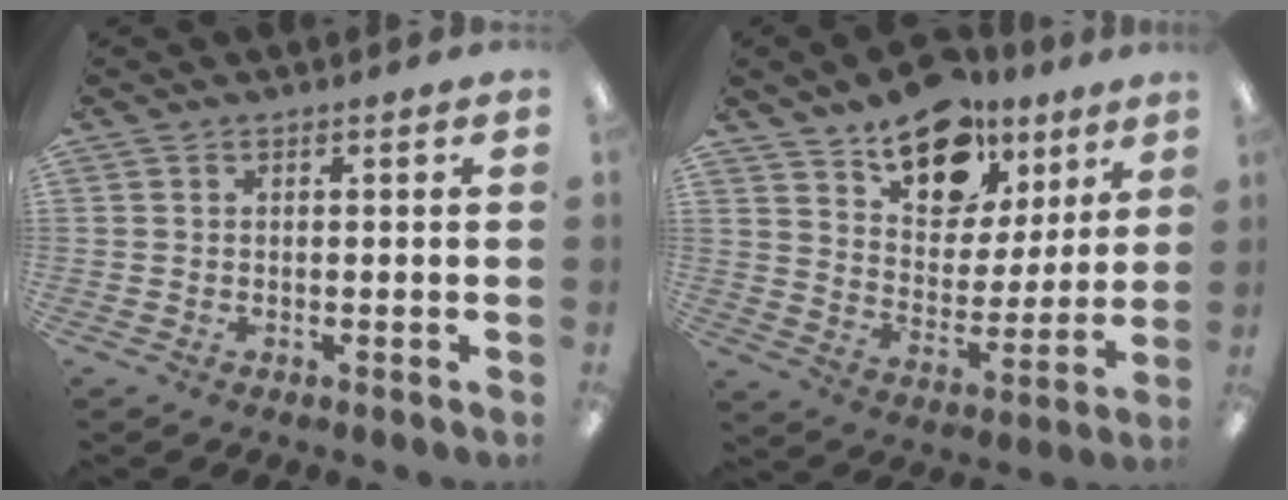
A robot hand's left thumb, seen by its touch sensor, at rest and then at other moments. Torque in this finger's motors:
{"motor_torque": [-0.17, 0.52, 1.29, -1.48, 0.09]}